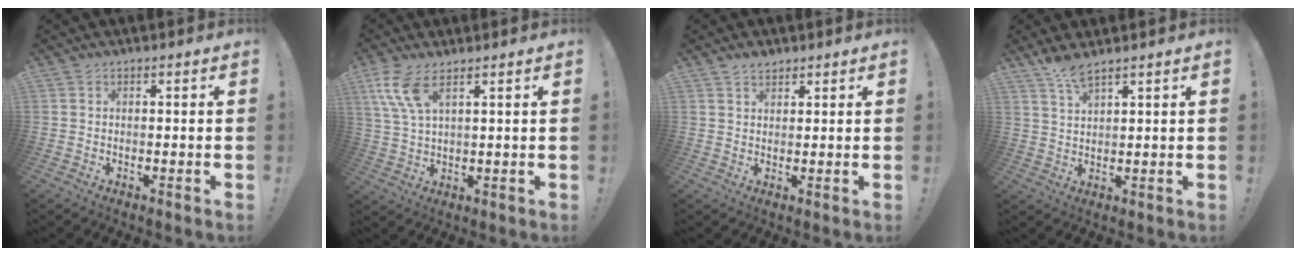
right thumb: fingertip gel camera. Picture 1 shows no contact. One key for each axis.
{"total": 8.8, "fx": 4.9, "fy": 2.8, "fz": 6.7, "tx": -0.143, "ty": -0.016, "tz": 0.095}
{"total": 2.6, "fx": 2.1, "fy": 1.4, "fz": 0.8, "tx": -0.008, "ty": -0.013, "tz": 0.038}
{"total": 4.9, "fx": 3.9, "fy": 0.7, "fz": 2.9, "tx": -0.058, "ty": -0.022, "tz": 0.068}